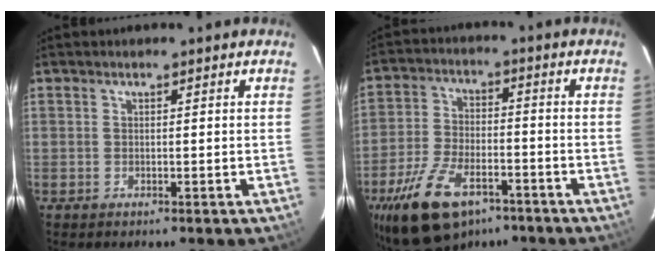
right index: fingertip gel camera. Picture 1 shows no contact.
{"total": 15.7, "force": [-10.0, 7.9, 9.3], "torque": [-0.207, -0.019, -0.176]}